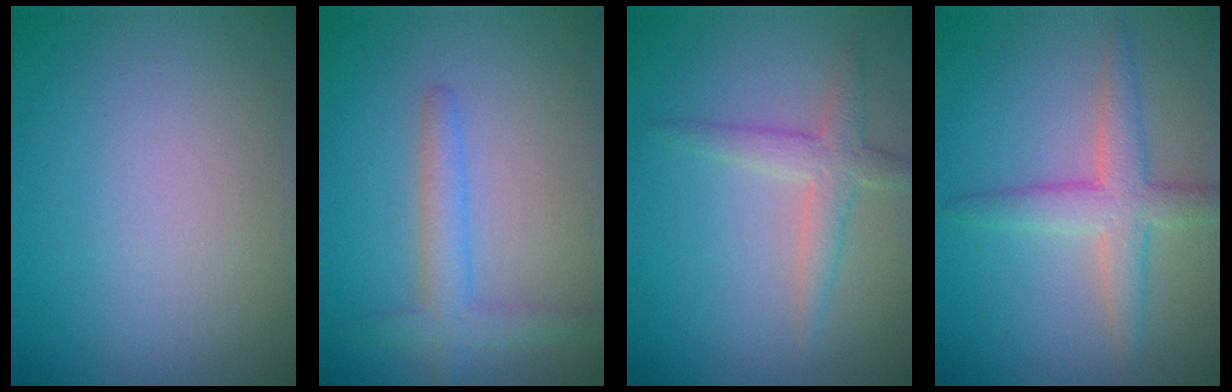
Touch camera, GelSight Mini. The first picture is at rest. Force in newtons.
{"total": 2.8, "press": 2.8, "slide": 0.2}
{"total": 2.6, "press": 2.6, "slide": 0.1}
{"total": 3.7, "press": 3.7, "slide": 0.3}